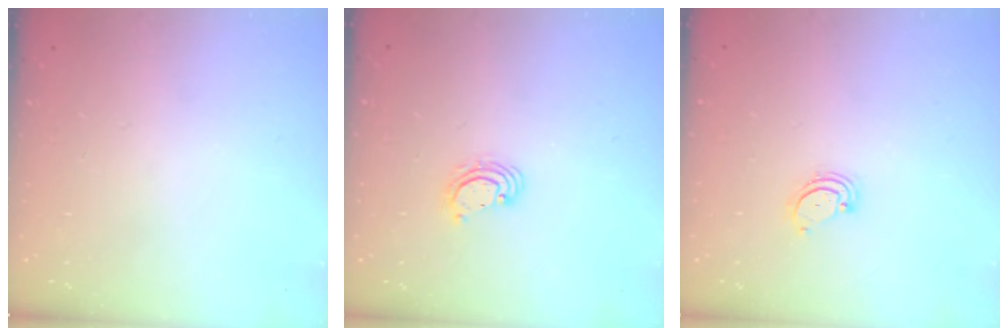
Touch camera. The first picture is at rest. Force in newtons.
{"total": 3.6, "press": 3.6, "slide": 0.2}
{"total": 3.0, "press": 3.0, "slide": 0.4}